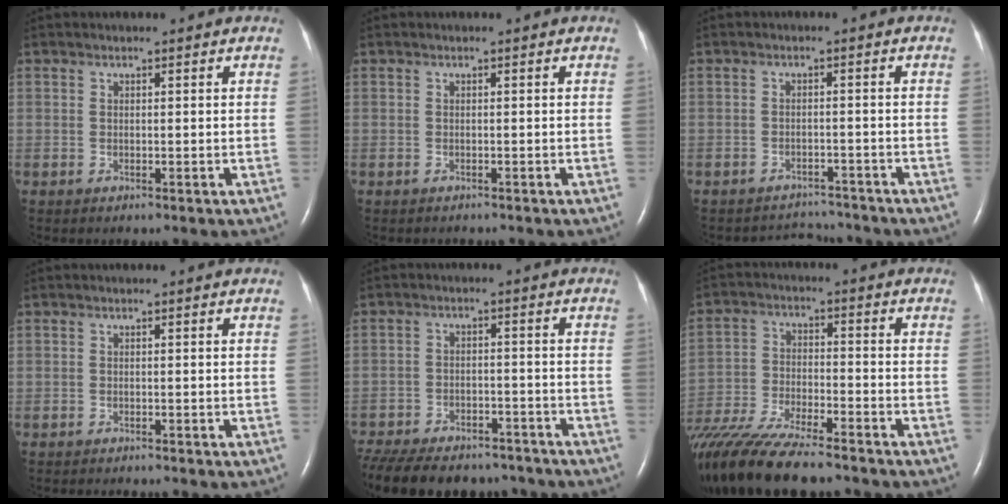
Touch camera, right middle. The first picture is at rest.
{"total": 1.3, "force": [-1.2, 0.4, 0.3], "torque": [-0.012, -0.003, -0.014]}
{"total": 4.4, "force": [-4.2, 0.6, -1.2], "torque": [0.010, 0.009, -0.061]}
{"total": 3.6, "force": [-3.3, 0.4, 1.3], "torque": [-0.019, -0.007, -0.041]}
{"total": 21.4, "force": [-17.9, 8.0, 8.6], "torque": [-0.226, -0.028, -0.250]}
{"total": 18.0, "force": [-15.1, 2.7, 9.5], "torque": [-0.201, -0.046, -0.260]}